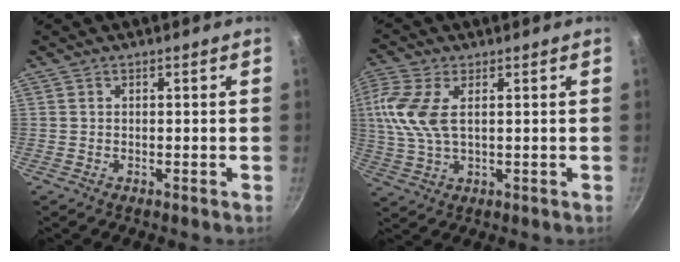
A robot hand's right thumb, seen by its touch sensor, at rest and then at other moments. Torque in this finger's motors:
{"motor_torque": [-0.91, 1.25, 1.09, 0.22, 0.24]}